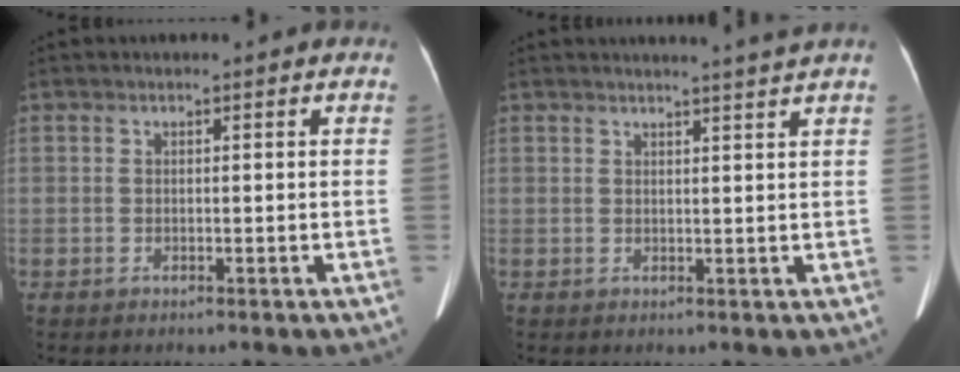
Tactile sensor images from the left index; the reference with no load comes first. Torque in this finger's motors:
{"motor_torque": [-0.29, -0.40, -0.04, 0.00]}